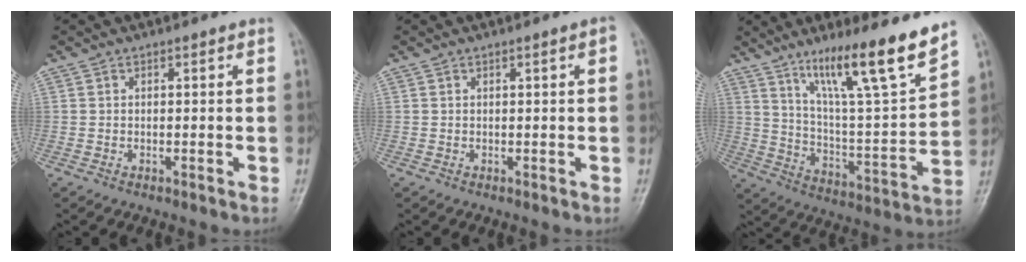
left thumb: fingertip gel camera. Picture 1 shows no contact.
{"total": 1.2, "force": [0.3, 0.1, 1.1], "torque": [-0.020, 0.002, 0.004]}
{"total": 18.2, "force": [12.7, 1.8, 13.0], "torque": [-0.192, -0.075, 0.217]}